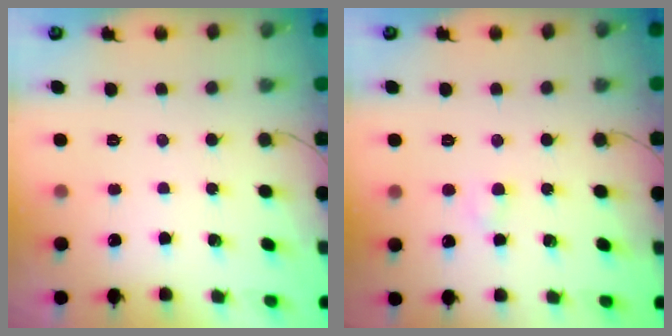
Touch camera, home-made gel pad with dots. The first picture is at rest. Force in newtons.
{"total": 2.3, "press": 2.1, "slide": 0.8}